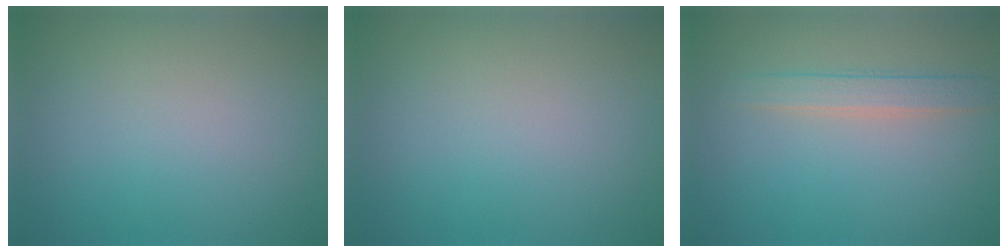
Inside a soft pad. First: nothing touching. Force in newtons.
{"total": 0.0}
{"total": 2.1, "press": 2.1, "slide": 0.1}